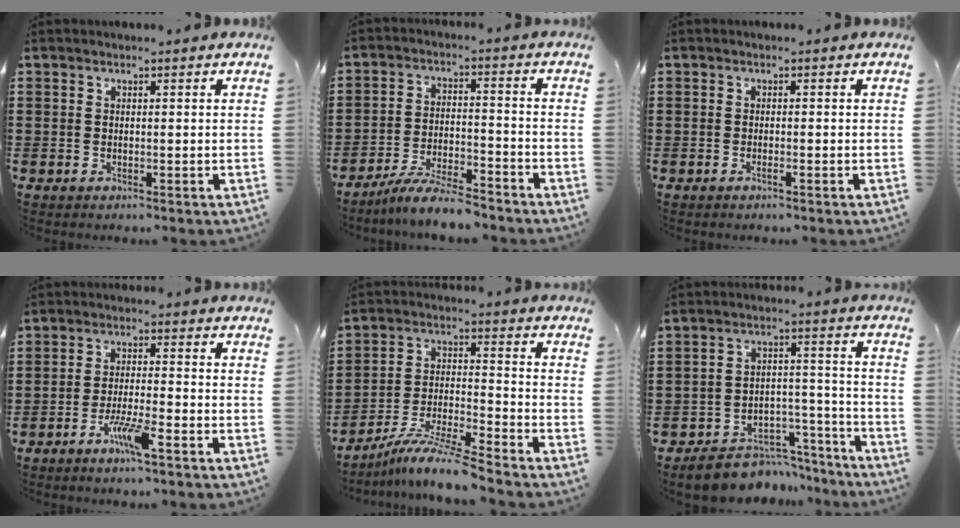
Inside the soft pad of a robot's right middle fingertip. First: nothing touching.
{"total": 6.7, "force": [-6.2, 0.4, 2.5], "torque": [-0.050, 0.000, -0.118]}
{"total": 0.8, "force": [-0.5, 0.0, 0.7], "torque": [-0.012, -0.003, -0.009]}
{"total": 5.2, "force": [-3.2, 0.4, 4.0], "torque": [-0.077, -0.004, -0.058]}
{"total": 8.7, "force": [-7.8, -0.2, 4.0], "torque": [-0.080, -0.003, -0.153]}
{"total": 7.3, "force": [-6.7, 2.5, 1.3], "torque": [-0.014, 0.033, -0.126]}